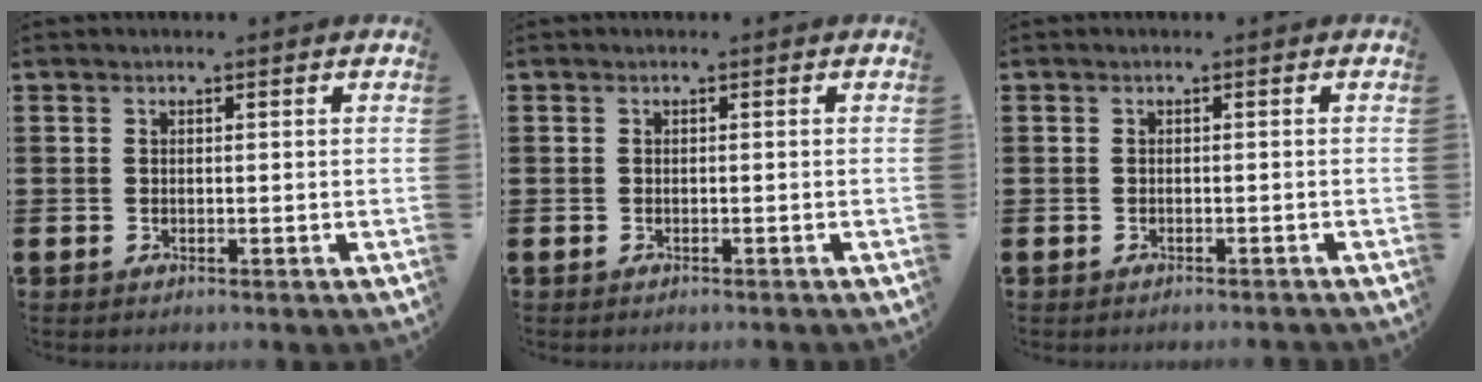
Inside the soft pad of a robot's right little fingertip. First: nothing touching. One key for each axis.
{"total": 0.0}
{"total": 0.5, "fx": -0.5, "fy": -0.1, "fz": 0.0, "tx": 0.000, "ty": -0.001, "tz": -0.010}